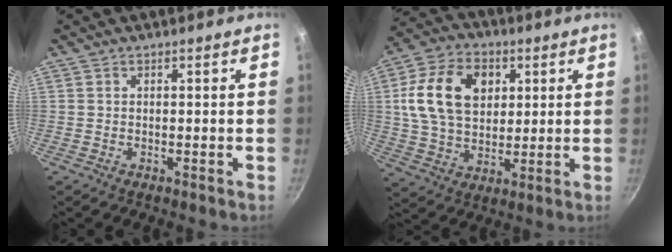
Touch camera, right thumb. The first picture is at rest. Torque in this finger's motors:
{"motor_torque": [-1.36, 1.80, 1.05, 0.06, 0.23]}